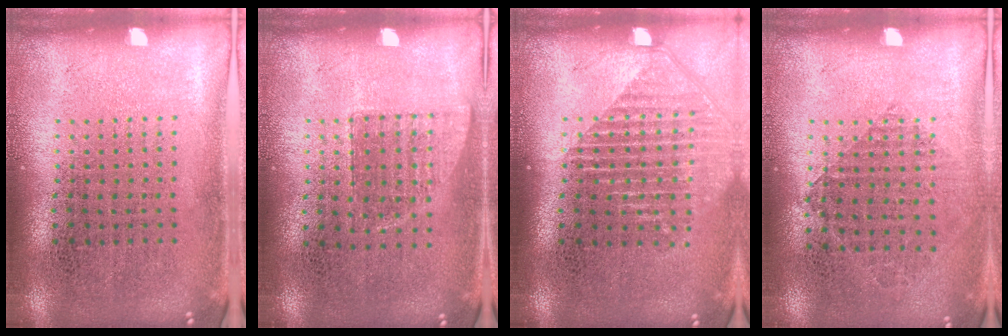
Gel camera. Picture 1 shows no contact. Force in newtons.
{"total": 0.6, "press": 0.5, "slide": 0.2}
{"total": 1.5, "press": 1.4, "slide": 0.6}
{"total": 0.8, "press": 0.7, "slide": 0.3}